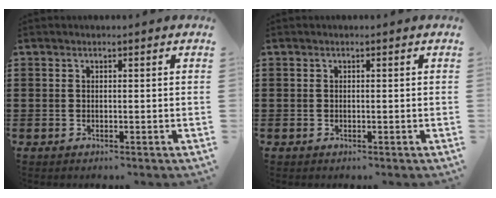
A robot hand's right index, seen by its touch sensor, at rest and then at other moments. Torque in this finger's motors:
{"motor_torque": [-0.93, 1.21, 0.00, -0.01]}